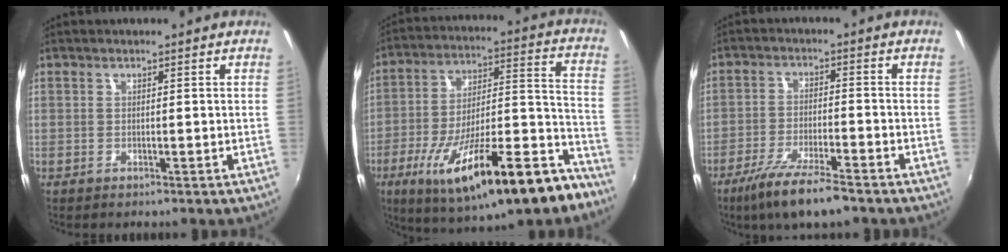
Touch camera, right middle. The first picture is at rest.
{"total": 27.2, "force": [-16.4, 7.7, 20.3], "torque": [-0.317, -0.023, -0.249]}
{"total": 10.6, "force": [-7.7, 2.0, 7.0], "torque": [-0.154, -0.028, -0.138]}